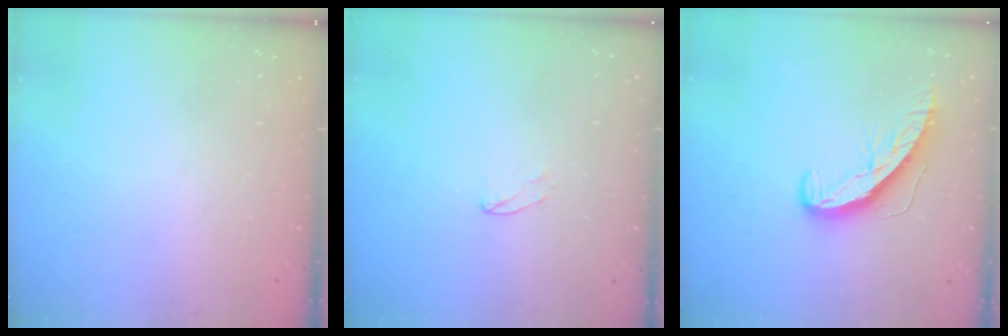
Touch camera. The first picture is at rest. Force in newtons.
{"total": 3.5, "press": 3.5, "slide": 0.4}
{"total": 9.3, "press": 9.3, "slide": 0.2}